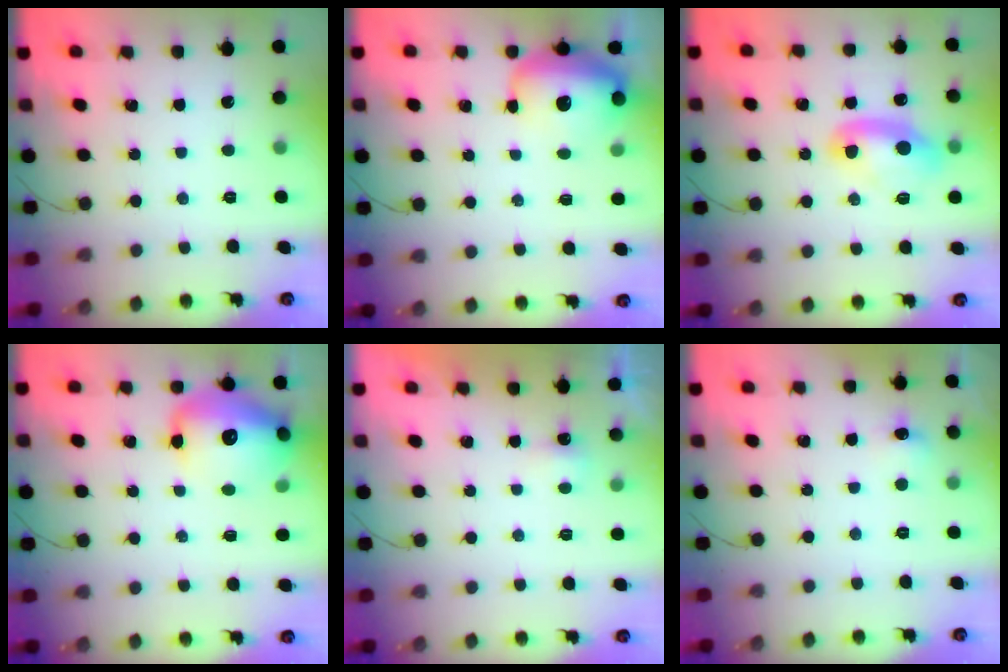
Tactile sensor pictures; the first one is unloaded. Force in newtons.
{"total": 20.7, "press": 17.4, "slide": 11.3}
{"total": 9.5, "press": 9.4, "slide": 1.3}
{"total": 16.3, "press": 15.9, "slide": 3.7}
{"total": 2.4, "press": 2.3, "slide": 0.5}
{"total": 5.4, "press": 5.3, "slide": 1.3}